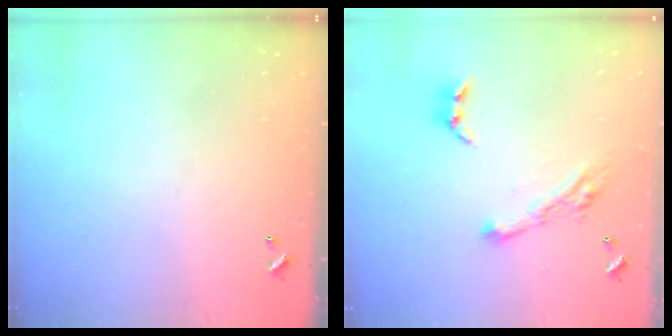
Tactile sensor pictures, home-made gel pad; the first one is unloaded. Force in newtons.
{"total": 9.2, "press": 9.1, "slide": 1.1}